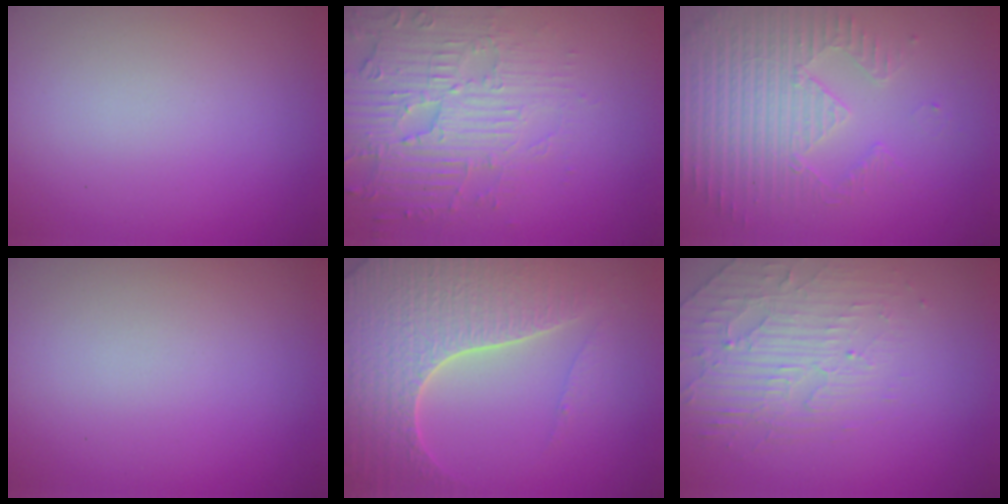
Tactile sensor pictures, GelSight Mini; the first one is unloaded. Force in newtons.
{"total": 4.8, "press": 4.7, "slide": 1.4}
{"total": 3.8, "press": 3.6, "slide": 1.1}
{"total": 0.0}
{"total": 7.1, "press": 6.9, "slide": 1.8}
{"total": 2.5, "press": 1.8, "slide": 1.6}